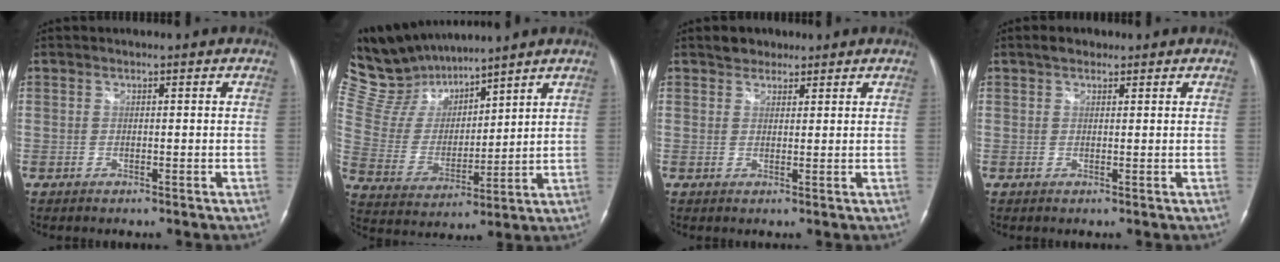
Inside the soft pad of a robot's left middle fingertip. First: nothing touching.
{"total": 12.4, "force": [11.7, 3.0, 2.8], "torque": [-0.079, 0.014, 0.241]}
{"total": 2.5, "force": [2.0, 1.5, 0.4], "torque": [-0.007, 0.008, 0.030]}
{"total": 1.9, "force": [1.4, 1.0, 0.7], "torque": [-0.017, 0.010, 0.021]}